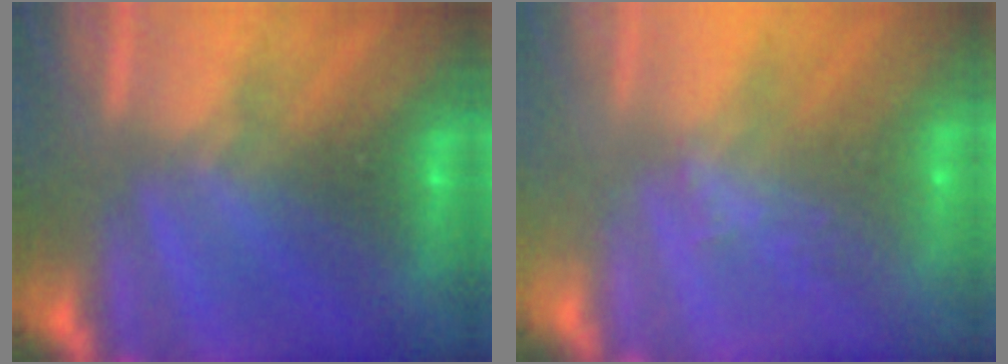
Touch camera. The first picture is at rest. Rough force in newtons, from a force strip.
{"total": 2.2}